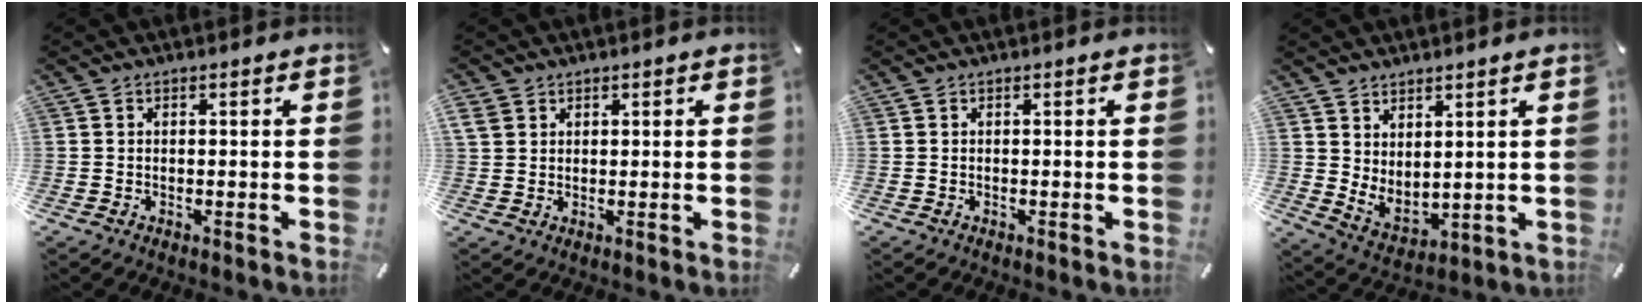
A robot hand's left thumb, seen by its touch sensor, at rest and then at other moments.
{"total": 2.9, "force": [1.5, 2.4, 0.8], "torque": [-0.018, 0.003, 0.029]}
{"total": 0.0}
{"total": 4.8, "force": [4.4, 2.0, 0.2], "torque": [-0.017, -0.042, 0.085]}